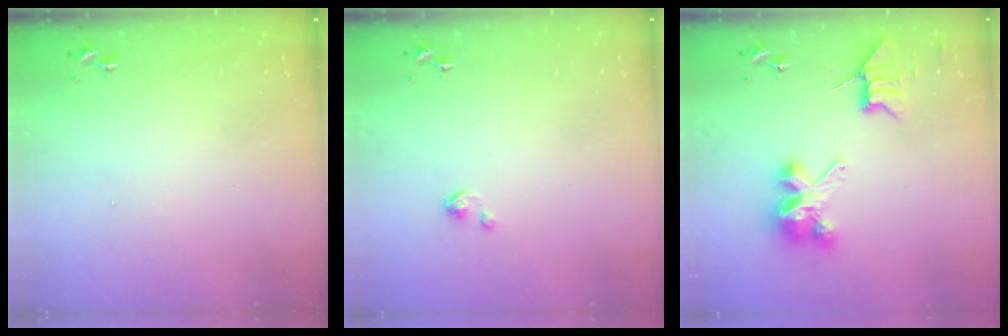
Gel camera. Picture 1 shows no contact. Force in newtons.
{"total": 2.2, "press": 2.2, "slide": 0.2}
{"total": 8.3, "press": 8.3, "slide": 0.4}